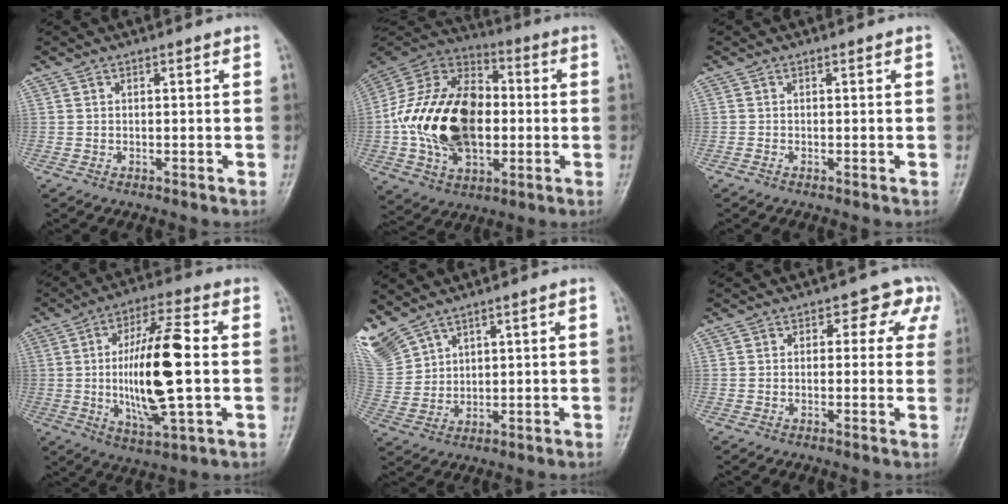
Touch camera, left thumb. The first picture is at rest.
{"total": 24.6, "force": [-1.0, 16.3, 18.4], "torque": [-0.325, 0.019, -0.014]}
{"total": 0.0}
{"total": 17.1, "force": [-0.1, 5.0, 16.4], "torque": [-0.301, 0.002, -0.002]}
{"total": 10.0, "force": [7.3, 5.1, 4.6], "torque": [-0.117, -0.011, 0.166]}
{"total": 5.4, "force": [2.1, 3.9, 3.0], "torque": [0.015, 0.002, 0.011]}